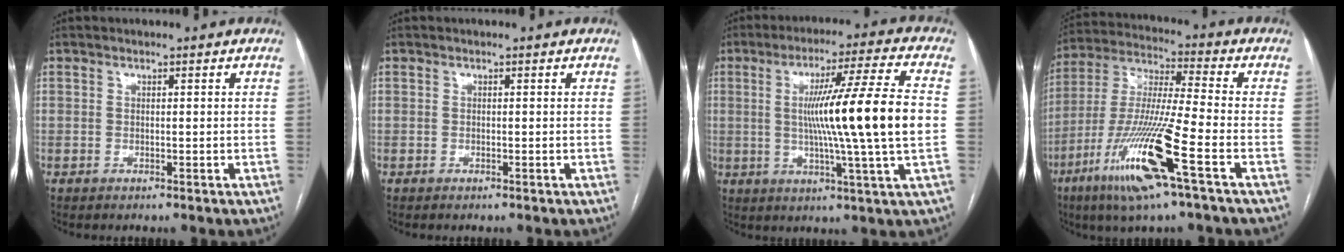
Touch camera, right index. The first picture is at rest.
{"total": 0.0}
{"total": 16.6, "force": [0.4, -1.8, 16.5], "torque": [-0.269, -0.001, 0.000]}
{"total": 17.0, "force": [-7.9, 0.1, 15.1], "torque": [-0.321, -0.032, -0.153]}